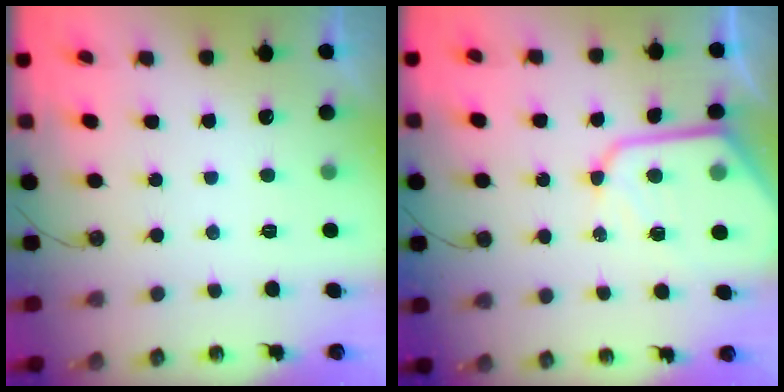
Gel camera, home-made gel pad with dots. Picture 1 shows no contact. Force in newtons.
{"total": 13.6, "press": 13.6, "slide": 1.2}